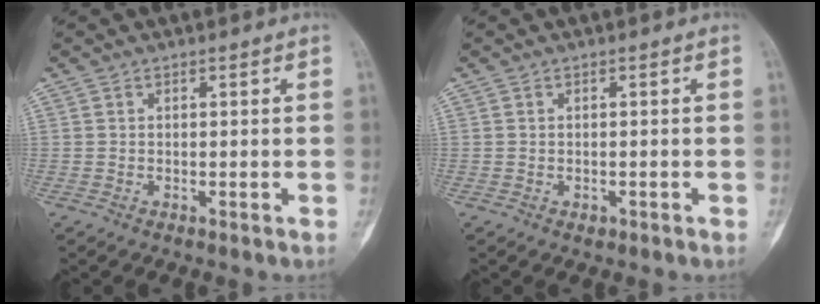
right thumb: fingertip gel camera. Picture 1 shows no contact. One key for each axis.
{"total": 1.1, "fx": -0.6, "fy": 0.8, "fz": 0.4, "tx": -0.002, "ty": 0.008, "tz": -0.006}